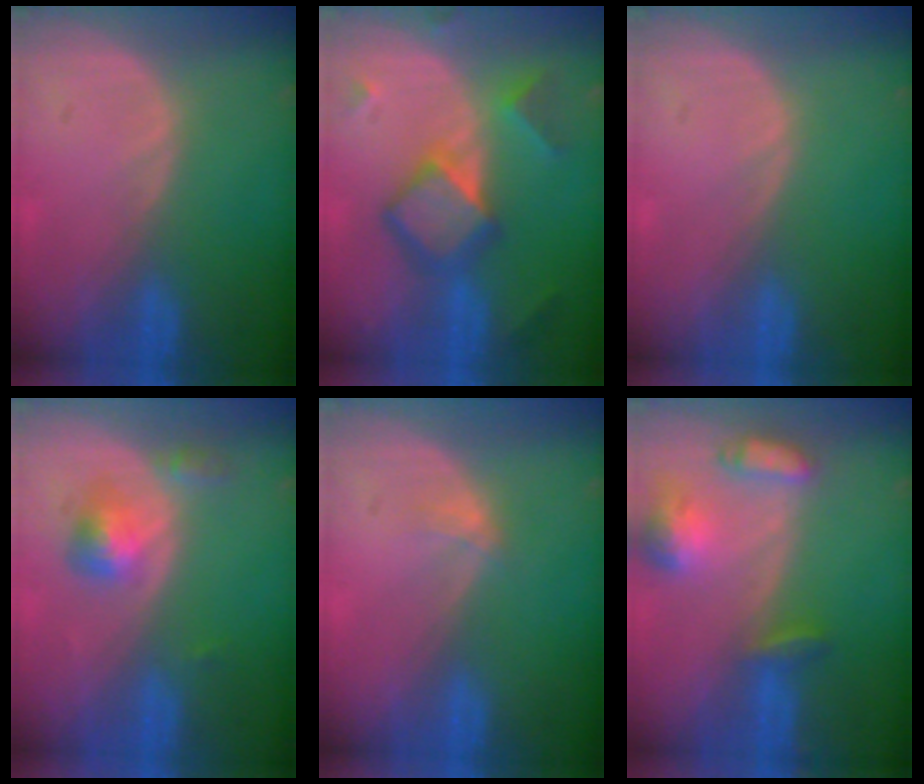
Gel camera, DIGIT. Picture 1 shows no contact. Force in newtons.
{"total": 7.7, "press": 7.7, "slide": 0.7}
{"total": 0.0}
{"total": 3.7, "press": 3.7, "slide": 0.2}
{"total": 1.3, "press": 0.9, "slide": 0.9}
{"total": 6.8, "press": 6.4, "slide": 2.3}